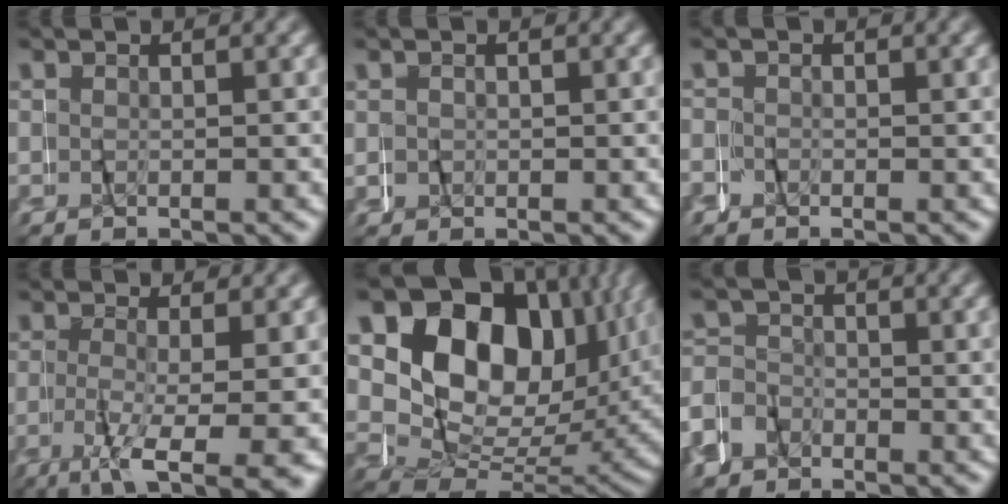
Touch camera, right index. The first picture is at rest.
{"total": 1.1, "force": [0.1, 1.1, 0.0], "torque": [-0.004, -0.005, 0.006]}
{"total": 1.5, "force": [-0.2, 1.5, 0.1], "torque": [-0.004, 0.009, -0.011]}
{"total": 7.2, "force": [-4.6, 1.3, 5.3], "torque": [-0.091, -0.024, -0.060]}
{"total": 20.7, "force": [5.8, 14.5, 13.5], "torque": [-0.214, 0.024, 0.073]}
{"total": 5.3, "force": [-2.6, 4.6, 0.8], "torque": [-0.017, 0.005, -0.056]}